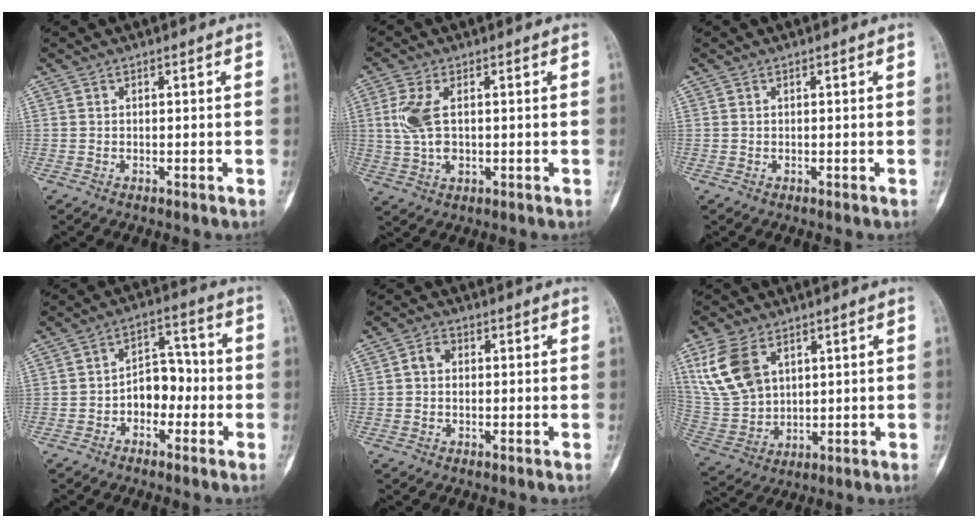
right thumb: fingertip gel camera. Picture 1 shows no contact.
{"total": 7.0, "force": [1.0, 3.8, 5.8], "torque": [-0.139, -0.001, 0.020]}
{"total": 0.0}
{"total": 7.5, "force": [-1.9, 5.3, 4.9], "torque": [-0.041, 0.039, -0.043]}
{"total": 2.8, "force": [0.3, 2.2, 1.8], "torque": [-0.028, 0.010, 0.000]}
{"total": 12.5, "force": [5.6, 7.9, 7.9], "torque": [-0.155, -0.013, 0.127]}